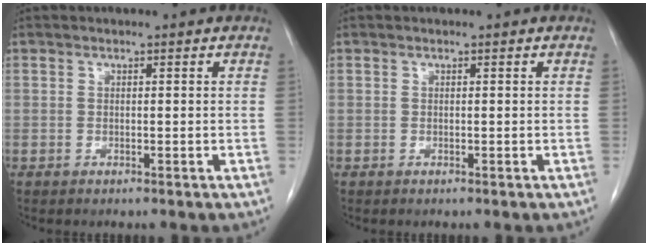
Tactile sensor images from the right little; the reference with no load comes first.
{"total": 0.0}